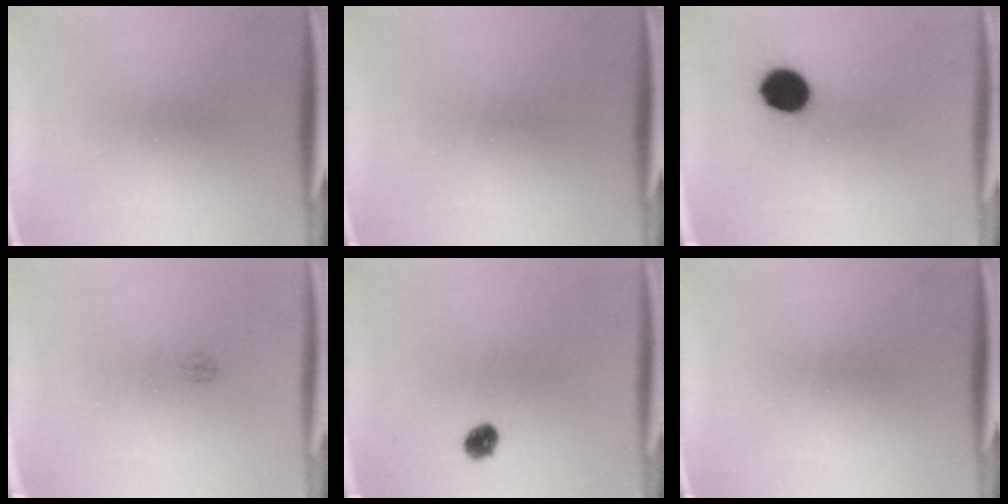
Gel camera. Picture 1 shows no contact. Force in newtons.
{"total": 0.0}
{"total": 10.3}
{"total": 1.0}
{"total": 3.2}
{"total": 0.0}